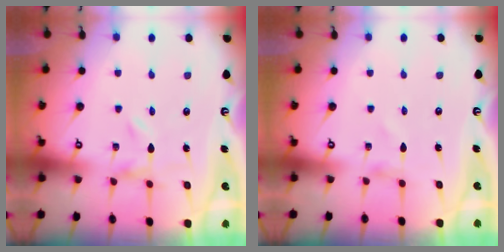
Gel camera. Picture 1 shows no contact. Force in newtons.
{"total": 0.9, "press": 0.9, "slide": 0.1}